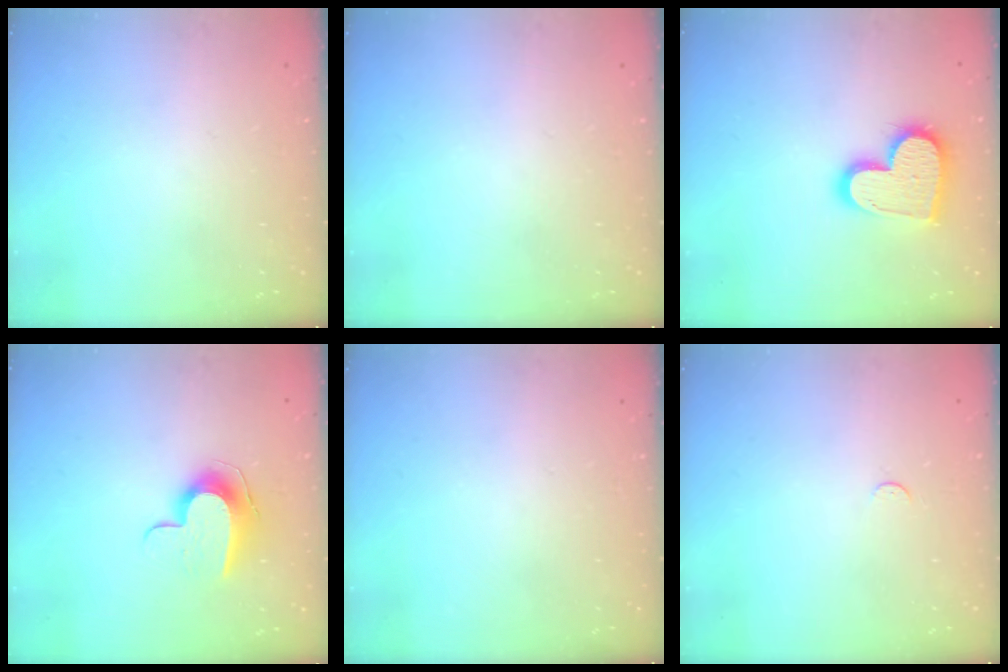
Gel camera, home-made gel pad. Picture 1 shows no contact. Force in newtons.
{"total": 0.0}
{"total": 16.5, "press": 16.5, "slide": 1.4}
{"total": 9.6, "press": 9.6, "slide": 0.4}
{"total": 0.0}
{"total": 2.5, "press": 2.5, "slide": 0.3}